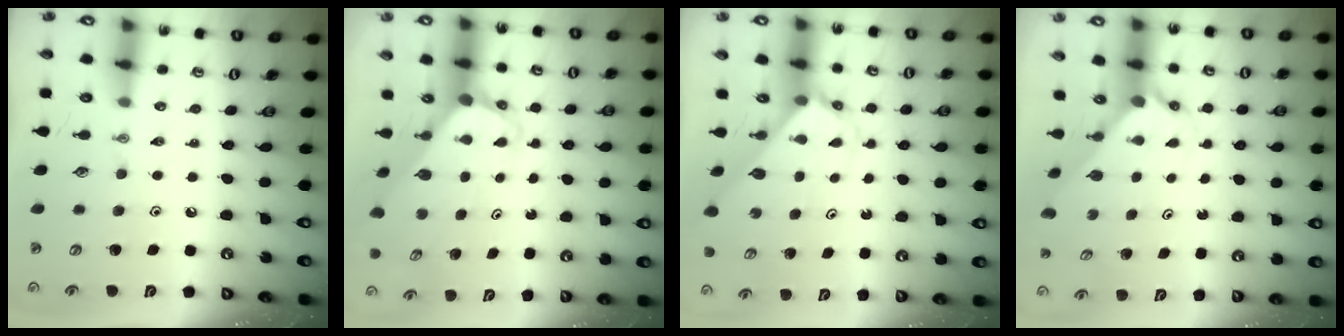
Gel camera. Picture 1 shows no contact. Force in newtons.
{"total": 3.5, "press": 3.5, "slide": 0.1}
{"total": 2.7, "press": 2.7, "slide": 0.2}
{"total": 1.7, "press": 1.7, "slide": 0.2}